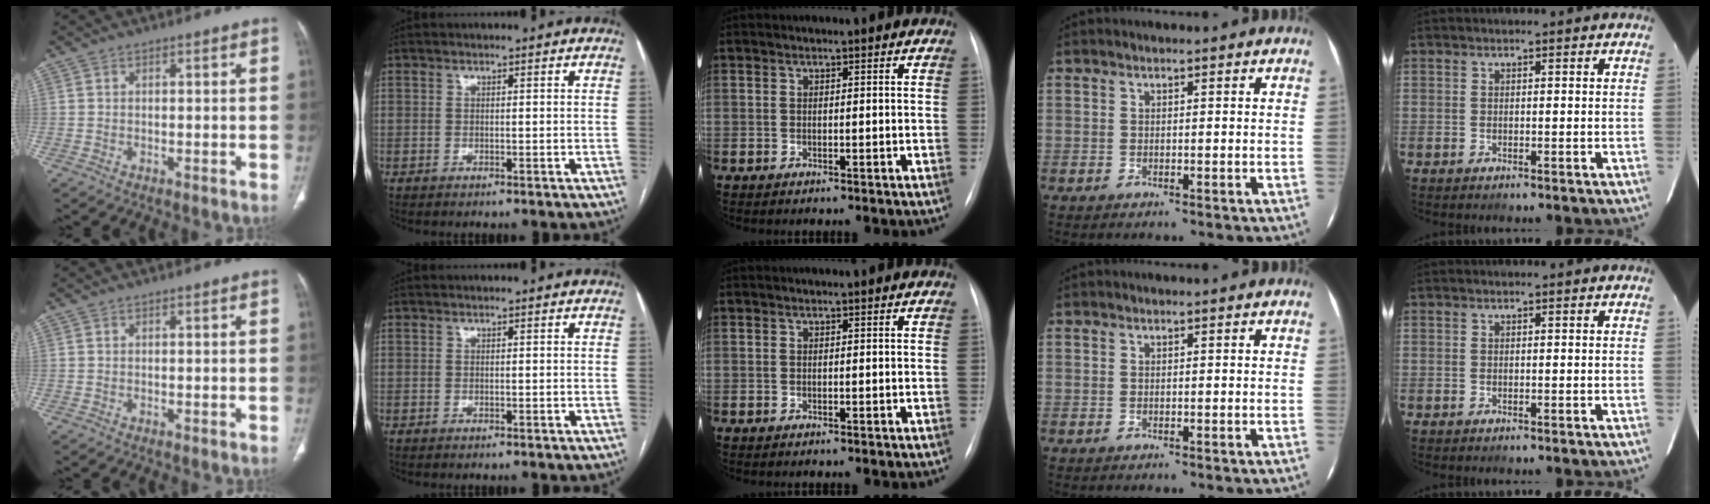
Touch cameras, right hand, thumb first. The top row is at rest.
{}